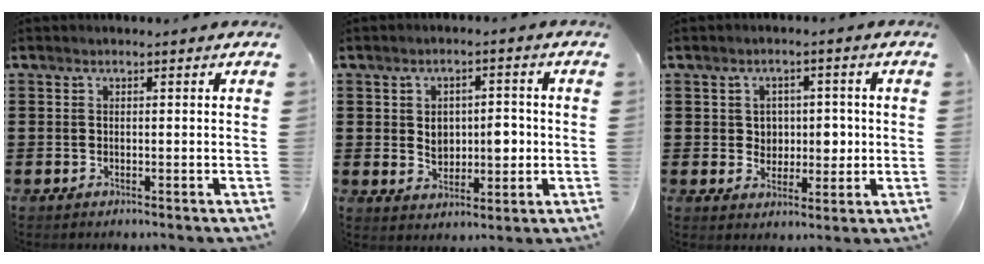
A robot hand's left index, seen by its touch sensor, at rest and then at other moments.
{"total": 5.5, "force": [0.3, 3.5, 4.2], "torque": [-0.066, -0.001, -0.003]}
{"total": 4.1, "force": [0.6, 3.4, 2.3], "torque": [-0.042, 0.003, 0.004]}